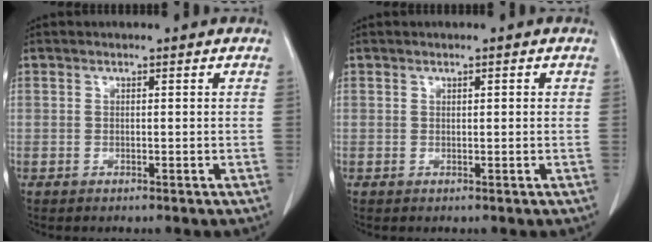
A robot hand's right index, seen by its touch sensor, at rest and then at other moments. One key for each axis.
{"total": 0.8, "fx": 0.3, "fy": 0.2, "fz": 0.6, "tx": -0.011, "ty": 0.001, "tz": 0.006}